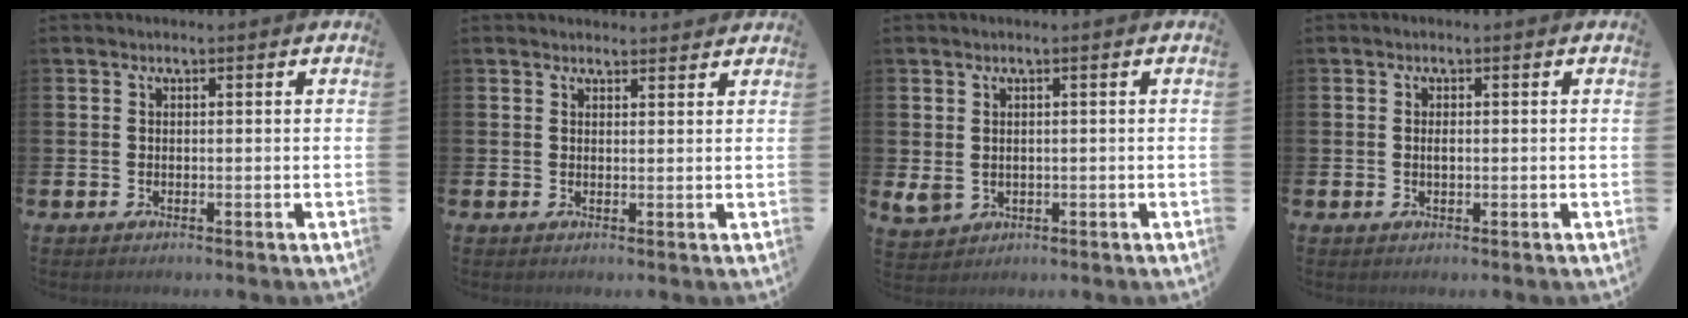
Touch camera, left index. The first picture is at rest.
{"total": 1.7, "force": [1.7, 0.3, -0.1], "torque": [0.011, -0.010, 0.028]}
{"total": 1.7, "force": [0.6, 1.3, 0.9], "torque": [-0.016, 0.001, 0.009]}
{"total": 0.8, "force": [0.1, 0.3, 0.8], "torque": [-0.009, -0.001, -0.001]}